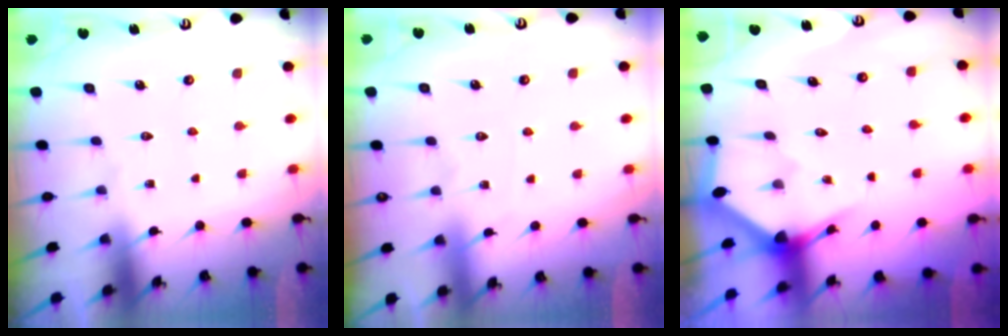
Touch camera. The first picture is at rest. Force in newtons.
{"total": 1.8, "press": 1.8, "slide": 0.3}
{"total": 2.6, "press": 2.6, "slide": 0.1}